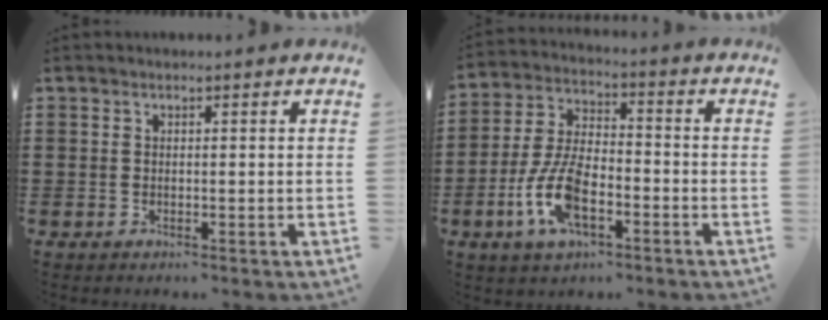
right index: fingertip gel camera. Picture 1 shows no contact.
{"total": 10.0, "force": [-3.7, 4.6, 8.1], "torque": [-0.193, -0.006, -0.073]}